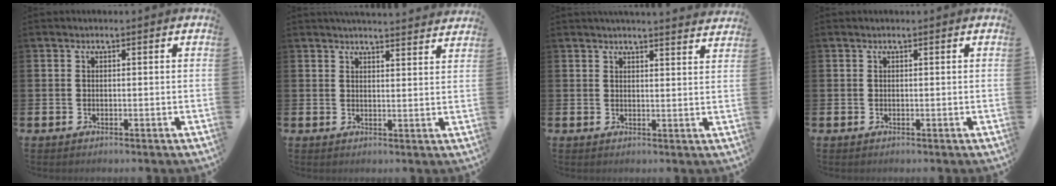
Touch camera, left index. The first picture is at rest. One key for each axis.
{"total": 3.7, "fx": 3.7, "fy": -0.2, "fz": 0.1, "tx": 0.003, "ty": -0.025, "tz": 0.065}
{"total": 3.4, "fx": 3.3, "fy": -0.2, "fz": 0.1, "tx": 0.002, "ty": -0.022, "tz": 0.059}
{"total": 0.0}